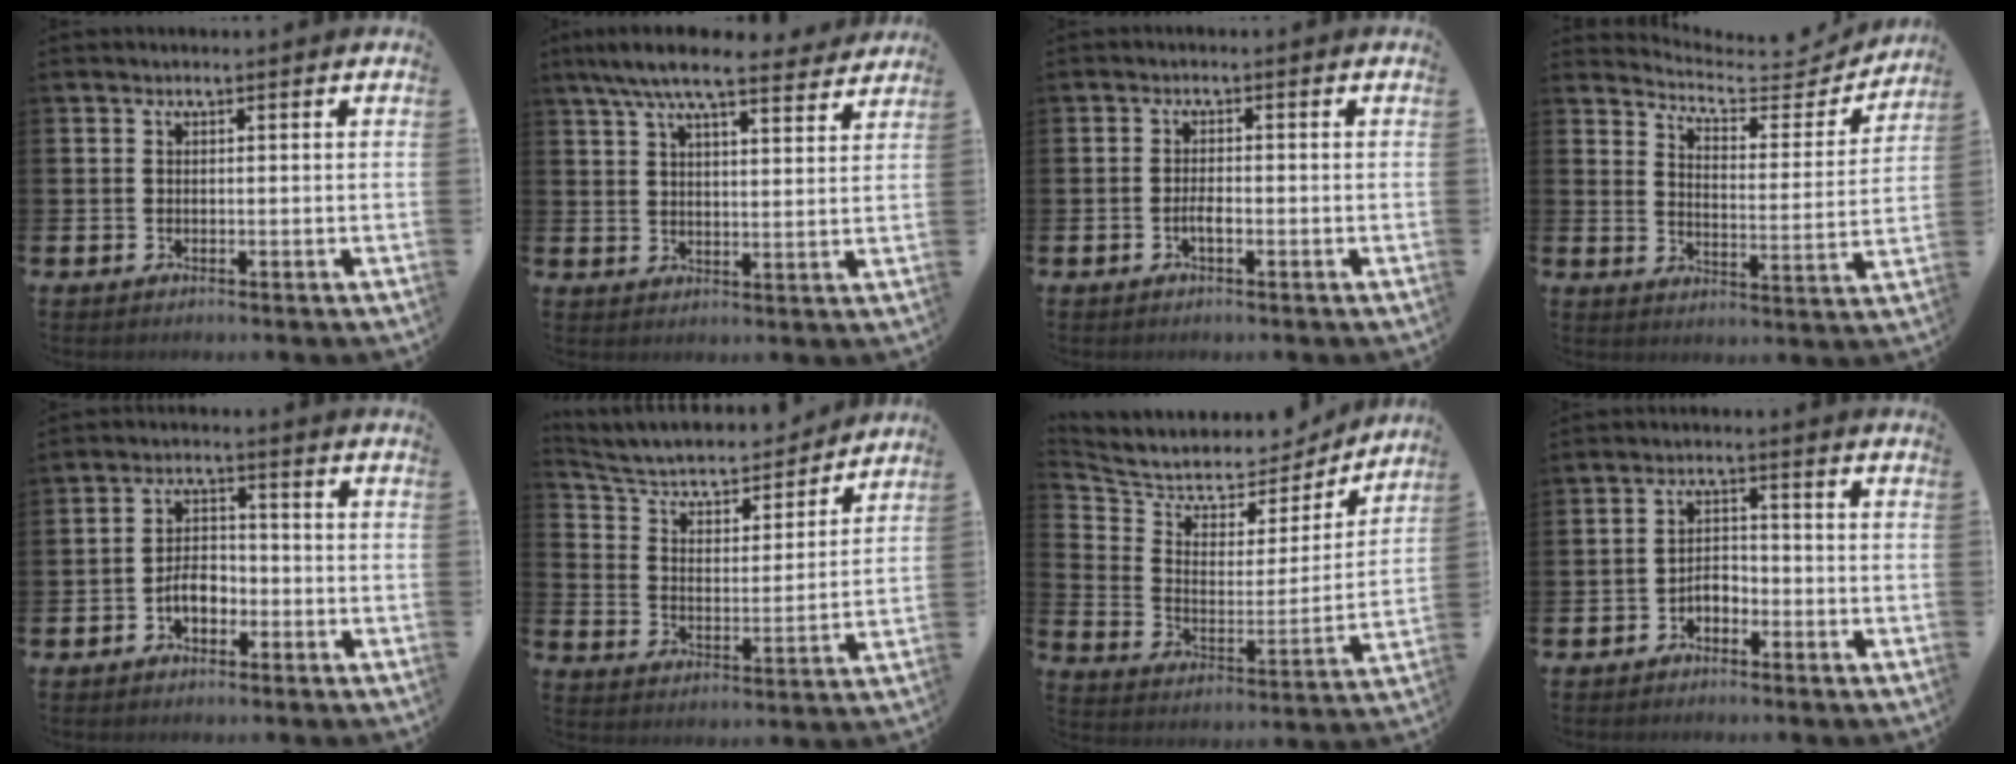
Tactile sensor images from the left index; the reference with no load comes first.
{"total": 8.3, "force": [7.5, 1.4, 3.4], "torque": [-0.077, -0.033, 0.134]}
{"total": 1.5, "force": [-0.6, 0.5, 1.3], "torque": [-0.022, 0.000, -0.013]}
{"total": 5.4, "force": [5.1, 1.6, 1.1], "torque": [-0.037, -0.048, 0.077]}
{"total": 3.9, "force": [-1.9, 2.4, 2.5], "torque": [-0.040, 0.006, -0.037]}
{"total": 6.2, "force": [5.5, 2.1, 1.7], "torque": [-0.060, -0.047, 0.088]}
{"total": 6.0, "force": [5.5, 2.2, 0.3], "torque": [-0.050, -0.053, 0.090]}
{"total": 2.3, "force": [-2.0, 1.1, 0.6], "torque": [-0.020, 0.008, -0.043]}